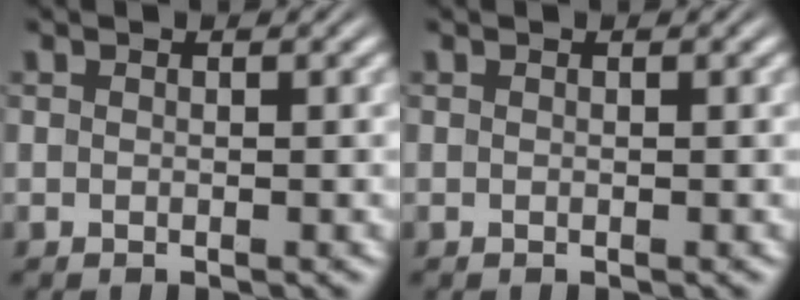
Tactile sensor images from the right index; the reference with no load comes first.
{"total": 0.0}